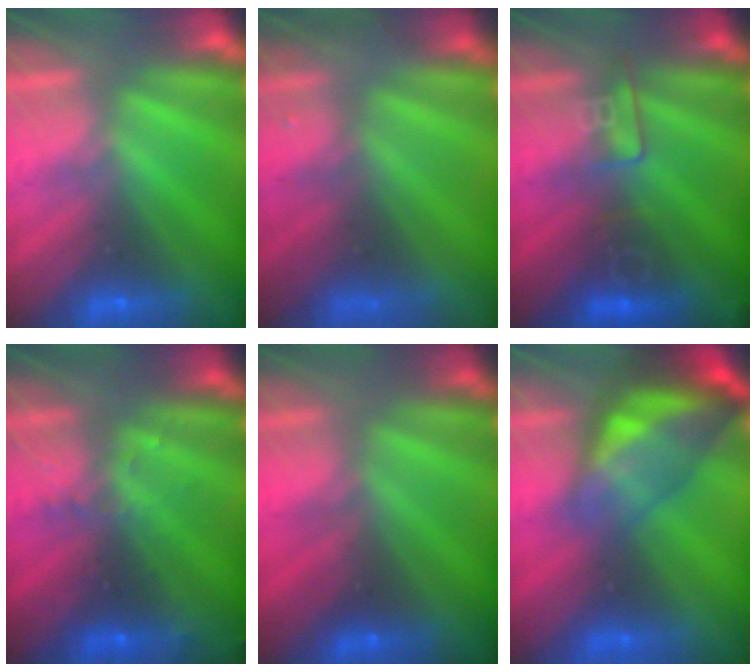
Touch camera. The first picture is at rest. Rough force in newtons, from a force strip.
{"total": 7.4}
{"total": 2.4}
{"total": 2.8}
{"total": 2.1}
{"total": 7.7}